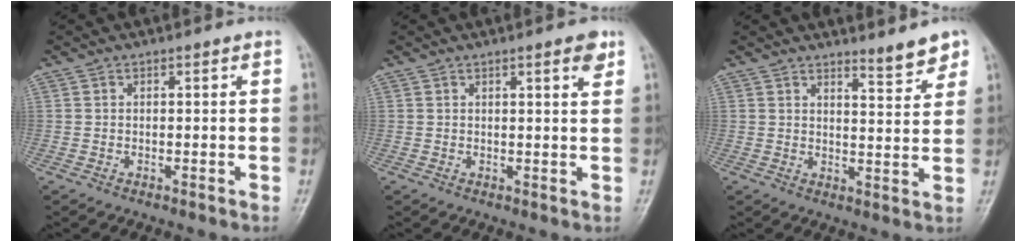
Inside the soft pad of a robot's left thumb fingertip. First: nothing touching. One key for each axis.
{"total": 2.9, "fx": 1.8, "fy": 0.5, "fz": 2.3, "tx": -0.025, "ty": -0.009, "tz": 0.022}
{"total": 5.0, "fx": 4.1, "fy": 1.0, "fz": 2.5, "tx": -0.021, "ty": -0.037, "tz": 0.060}